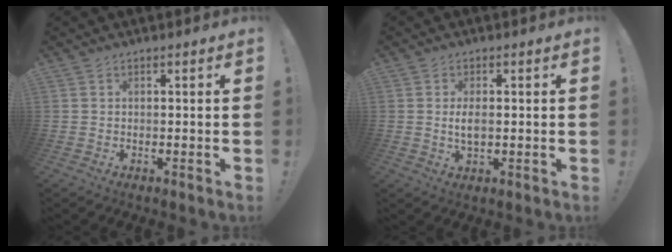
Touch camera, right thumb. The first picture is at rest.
{"total": 3.6, "force": [0.1, 1.6, 3.2], "torque": [-0.053, -0.004, -0.003]}